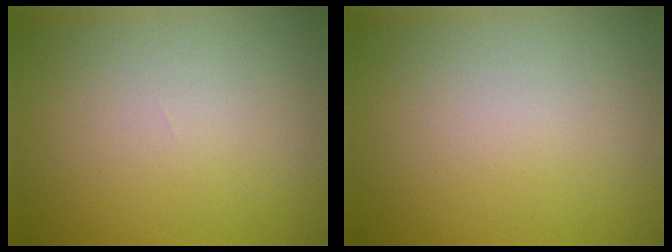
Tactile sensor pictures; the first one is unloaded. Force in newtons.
{"total": 0.0}